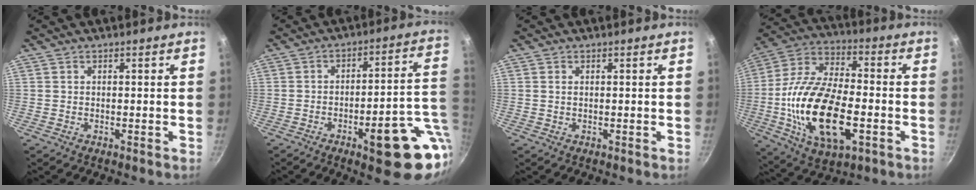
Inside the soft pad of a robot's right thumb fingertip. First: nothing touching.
{"total": 16.8, "force": [-5.4, 4.9, 15.1], "torque": [-0.156, 0.029, -0.068]}
{"total": 0.7, "force": [0.2, 0.4, 0.5], "torque": [-0.009, 0.001, 0.003]}
{"total": 22.8, "force": [-4.8, 11.4, 19.1], "torque": [-0.358, 0.023, -0.089]}